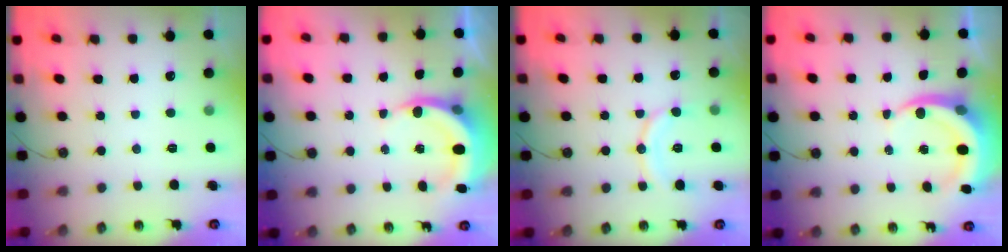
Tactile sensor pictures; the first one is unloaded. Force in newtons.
{"total": 6.3, "press": 6.2, "slide": 1.2}
{"total": 10.4, "press": 10.4, "slide": 0.8}
{"total": 6.8, "press": 6.7, "slide": 0.6}